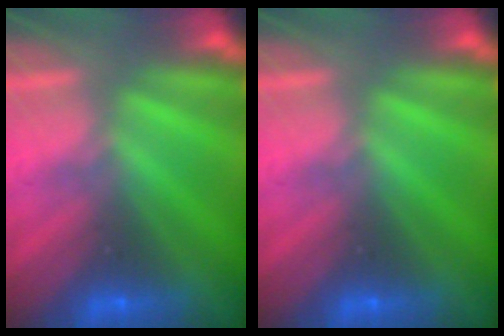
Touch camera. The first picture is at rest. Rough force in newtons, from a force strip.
{"total": 0.0}